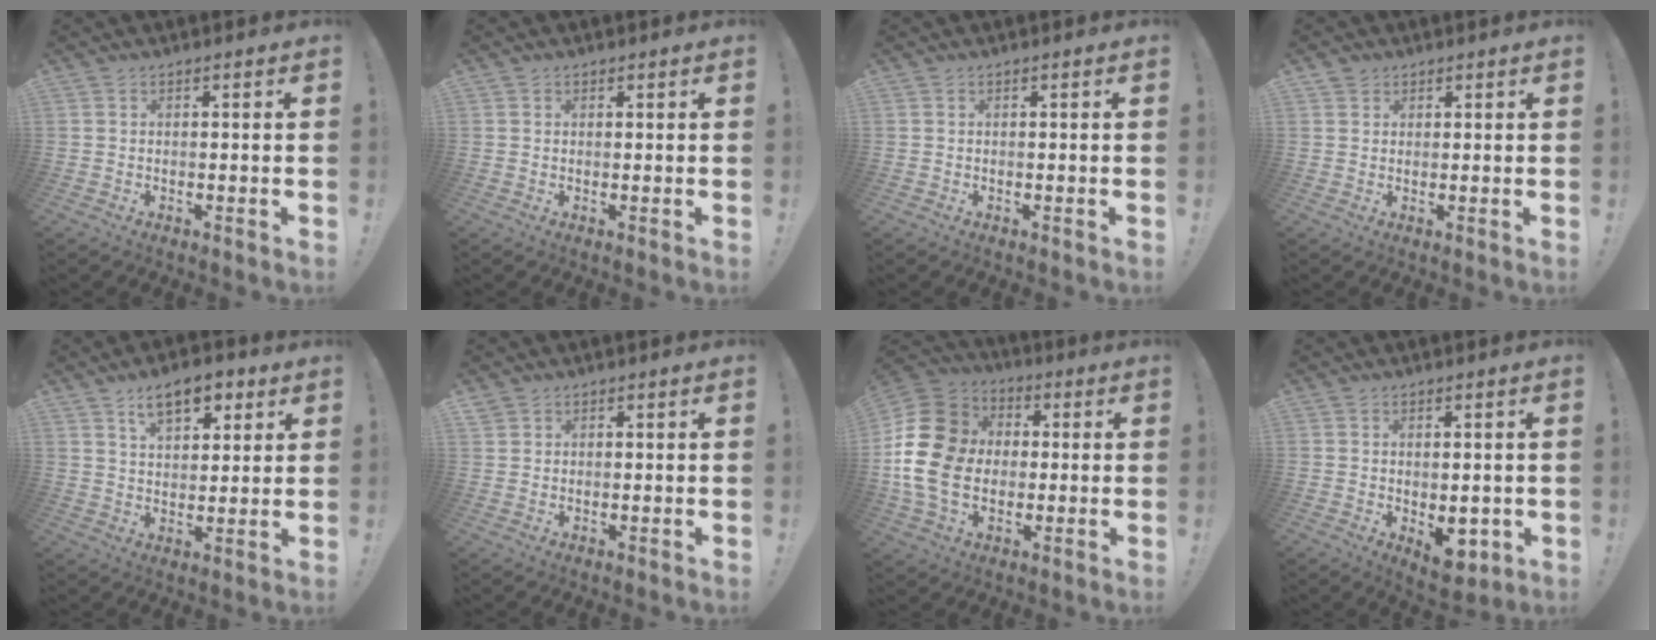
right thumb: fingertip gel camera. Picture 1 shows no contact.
{"total": 0.8, "force": [0.5, 0.5, 0.0], "torque": [0.006, -0.002, 0.009]}
{"total": 0.0}
{"total": 2.2, "force": [1.4, 1.7, 0.2], "torque": [-0.002, -0.003, 0.025]}
{"total": 10.5, "force": [6.0, 5.8, 6.4], "torque": [-0.092, -0.016, 0.109]}
{"total": 1.9, "force": [1.3, 1.3, 0.4], "torque": [-0.004, -0.004, 0.025]}
{"total": 19.7, "force": [-0.5, 15.6, 11.9], "torque": [-0.229, 0.020, 0.000]}
{"total": 7.1, "force": [-1.4, 4.4, 5.3], "torque": [-0.050, 0.002, -0.013]}